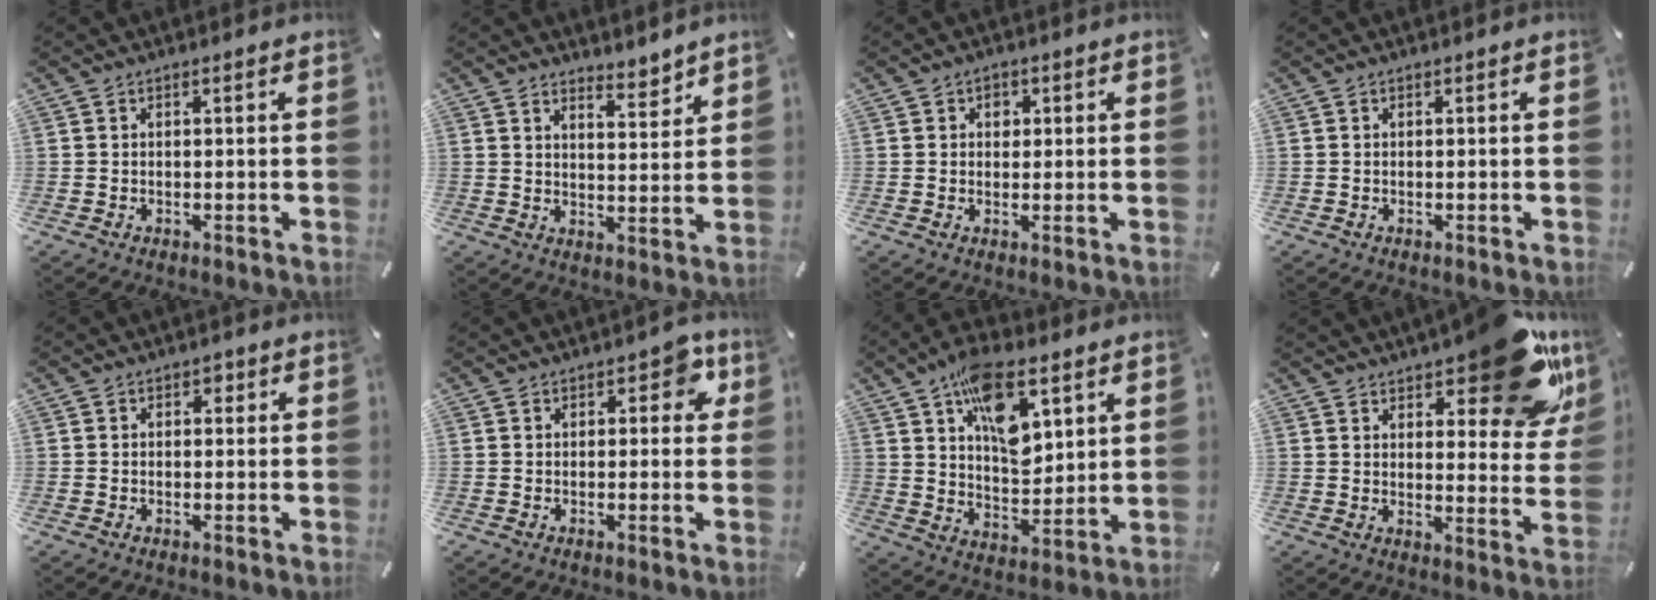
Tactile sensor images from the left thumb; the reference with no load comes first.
{"total": 5.1, "force": [4.8, 1.5, 0.4], "torque": [0.009, -0.044, 0.085]}
{"total": 2.3, "force": [0.4, 2.1, 1.0], "torque": [0.001, -0.003, -0.001]}
{"total": 0.0}
{"total": 1.4, "force": [0.4, 1.2, 0.5], "torque": [-0.004, 0.005, 0.002]}
{"total": 5.0, "force": [2.2, 3.1, 3.3], "torque": [-0.024, -0.005, 0.028]}
{"total": 15.4, "force": [7.6, 8.7, 10.2], "torque": [-0.147, -0.029, 0.136]}
{"total": 18.6, "force": [12.5, 7.3, 11.7], "torque": [-0.140, -0.088, 0.209]}